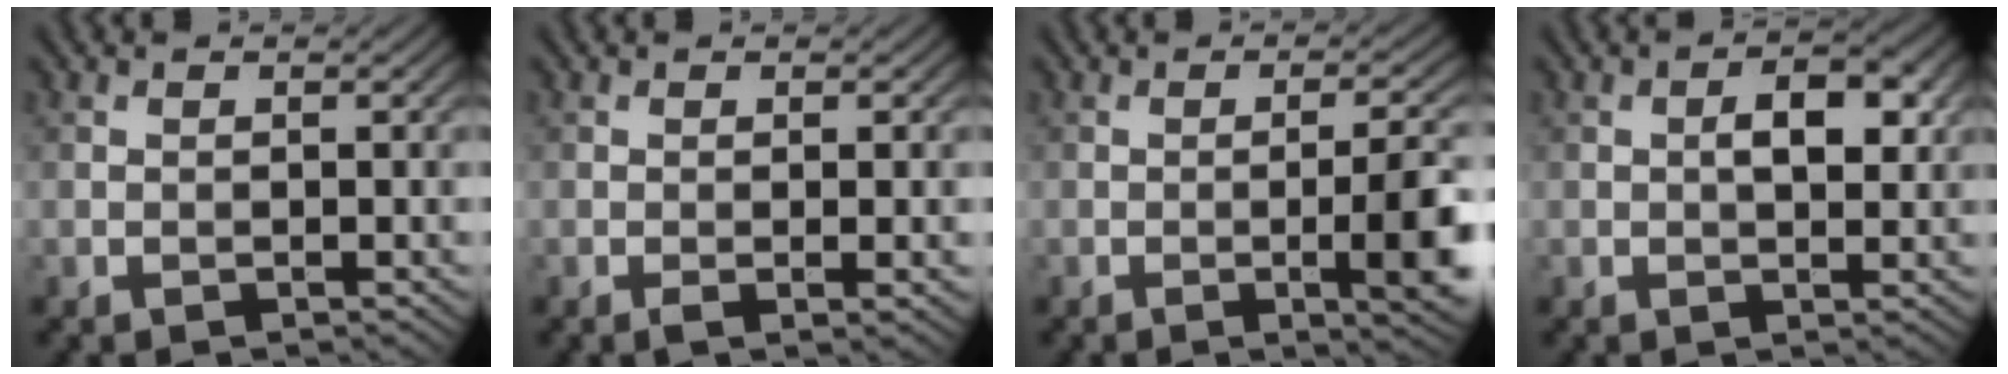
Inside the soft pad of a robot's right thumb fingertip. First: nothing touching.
{"total": 1.8, "force": [-0.4, 0.2, 1.8], "torque": [-0.033, -0.003, -0.008]}
{"total": 7.3, "force": [-1.4, 1.5, 7.0], "torque": [-0.105, -0.002, -0.018]}
{"total": 4.3, "force": [0.7, 2.1, 3.7], "torque": [-0.059, 0.001, 0.009]}